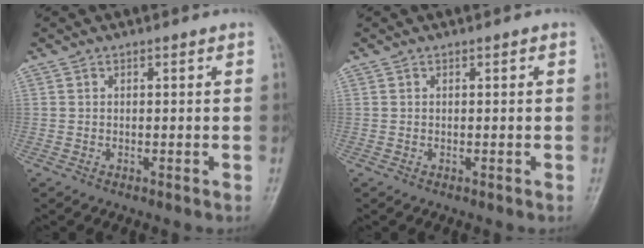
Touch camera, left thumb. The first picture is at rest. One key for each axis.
{"total": 0.0}